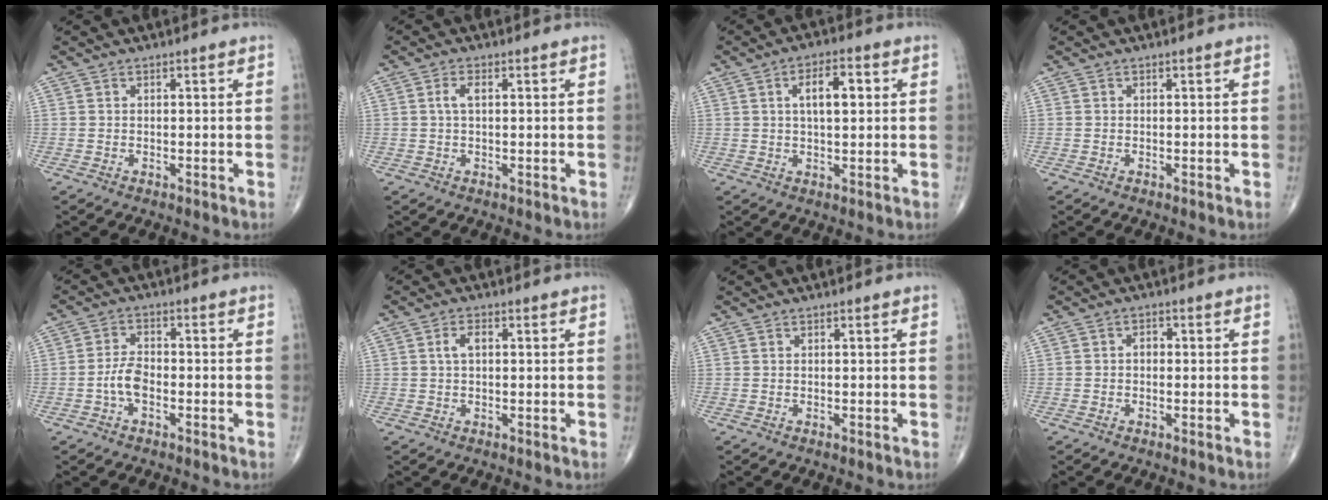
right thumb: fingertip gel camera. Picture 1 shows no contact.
{"total": 2.3, "force": [0.4, 1.0, 2.0], "torque": [-0.045, 0.006, 0.007]}
{"total": 6.8, "force": [1.6, 2.9, 5.9], "torque": [-0.089, 0.005, 0.023]}
{"total": 0.0}
{"total": 4.3, "force": [-1.5, 2.3, 3.3], "torque": [-0.063, 0.016, -0.033]}
{"total": 2.6, "force": [0.4, 1.4, 2.2], "torque": [-0.045, 0.009, 0.007]}
{"total": 0.0}
{"total": 1.7, "force": [-0.2, 1.2, 1.1], "torque": [-0.009, 0.007, -0.008]}